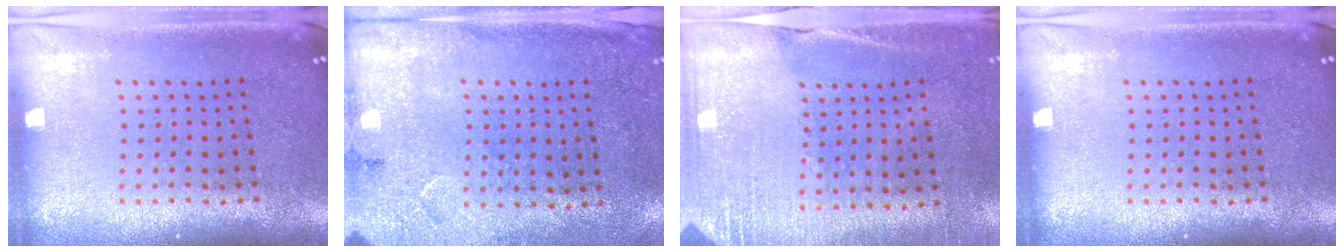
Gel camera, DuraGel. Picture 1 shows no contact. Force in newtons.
{"total": 2.7, "press": 2.2, "slide": 1.6}
{"total": 2.6, "press": 2.5, "slide": 0.8}
{"total": 0.0}